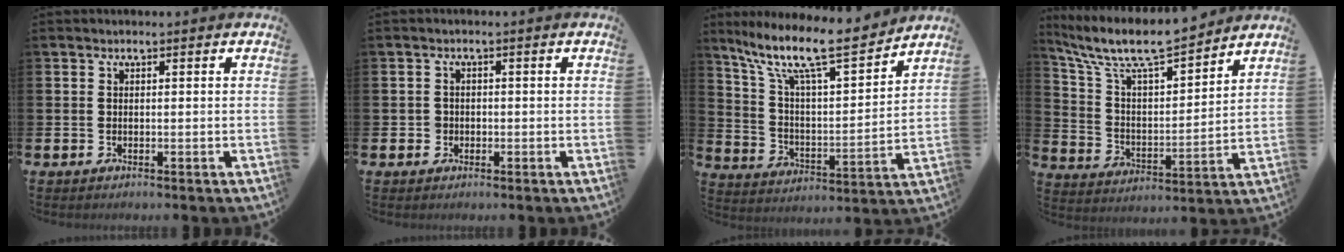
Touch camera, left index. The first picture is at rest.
{"total": 1.4, "force": [-0.5, 1.3, 0.1], "torque": [-0.003, 0.005, -0.014]}
{"total": 11.8, "force": [9.8, 2.2, 6.2], "torque": [-0.140, -0.065, 0.161]}
{"total": 9.8, "force": [8.9, 1.7, 3.7], "torque": [-0.110, -0.058, 0.154]}